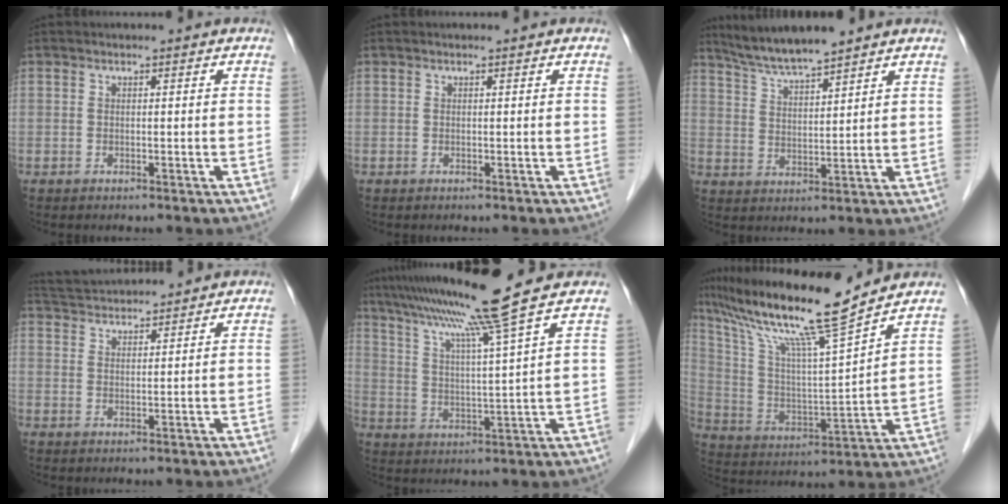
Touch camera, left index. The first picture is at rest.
{"total": 0.0}
{"total": 7.8, "force": [7.0, -0.1, 3.5], "torque": [-0.071, 0.014, 0.135]}
{"total": 7.8, "force": [7.6, 0.1, 1.5], "torque": [-0.038, 0.034, 0.129]}
{"total": 12.5, "force": [9.7, -3.4, 7.2], "torque": [-0.123, -0.009, 0.161]}
{"total": 17.5, "force": [13.6, -1.2, 10.8], "torque": [-0.200, 0.008, 0.242]}